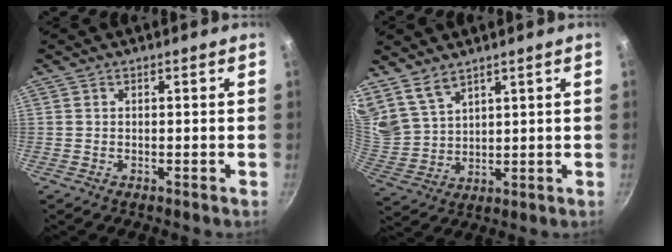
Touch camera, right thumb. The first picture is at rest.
{"total": 8.1, "force": [6.3, 3.8, 3.4], "torque": [-0.055, -0.030, 0.144]}